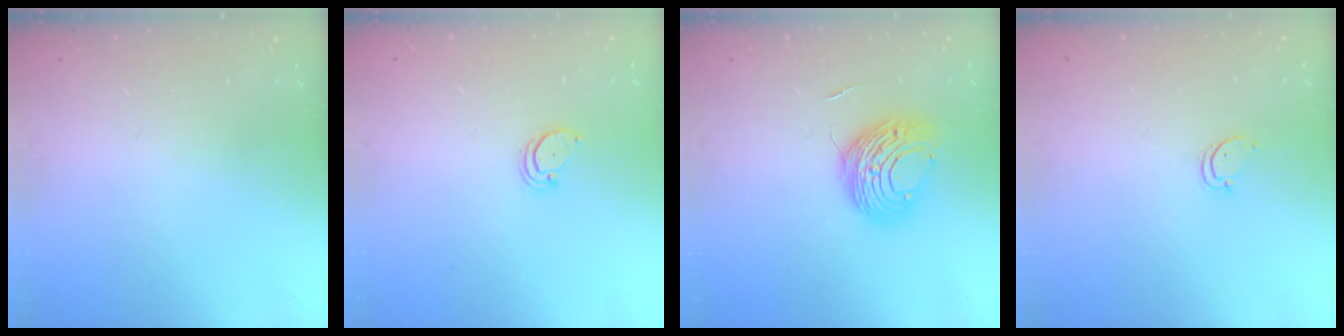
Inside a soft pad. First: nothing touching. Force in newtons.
{"total": 2.1, "press": 2.1, "slide": 0.2}
{"total": 10.4, "press": 10.4, "slide": 0.5}
{"total": 2.6, "press": 2.6, "slide": 0.3}